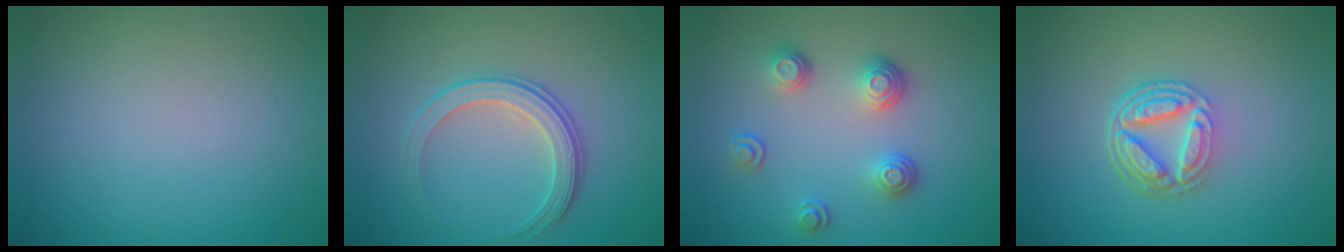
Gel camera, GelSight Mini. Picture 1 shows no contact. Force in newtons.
{"total": 3.0, "press": 2.8, "slide": 0.9}
{"total": 3.3, "press": 2.6, "slide": 2.1}
{"total": 4.7, "press": 3.4, "slide": 3.2}